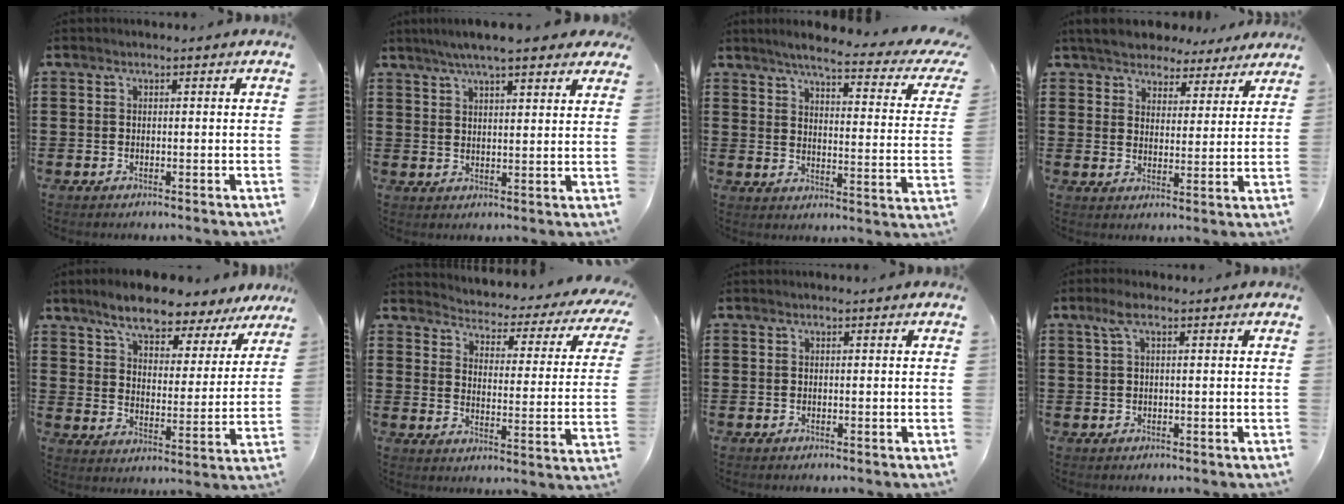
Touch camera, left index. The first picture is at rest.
{"total": 6.1, "force": [5.0, 0.7, 3.4], "torque": [-0.081, -0.005, 0.088]}
{"total": 5.7, "force": [4.4, 0.0, 3.6], "torque": [-0.080, -0.030, 0.067]}
{"total": 5.3, "force": [5.1, 1.4, 0.6], "torque": [-0.038, -0.021, 0.092]}
{"total": 7.8, "force": [6.9, 1.4, 3.4], "torque": [-0.088, -0.030, 0.119]}
{"total": 2.4, "force": [2.3, 0.5, 0.6], "torque": [-0.031, -0.028, 0.028]}
{"total": 0.0}
{"total": 2.3, "force": [0.6, 0.5, 2.2], "torque": [-0.051, 0.001, 0.008]}